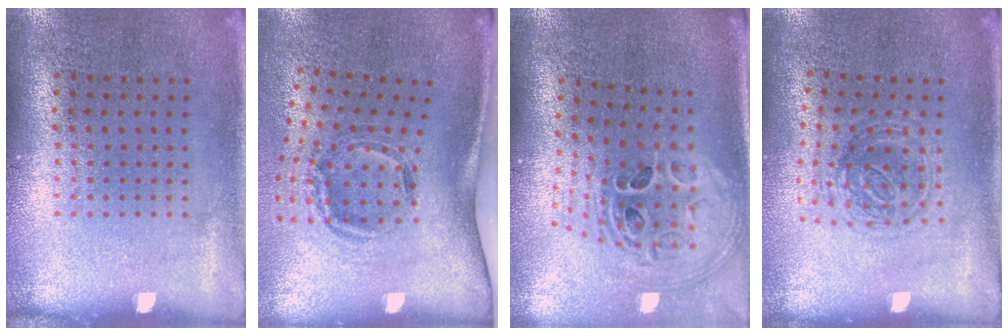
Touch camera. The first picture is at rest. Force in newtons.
{"total": 2.0, "press": 1.2, "slide": 1.5}
{"total": 2.2, "press": 1.6, "slide": 1.5}
{"total": 1.2, "press": 1.1, "slide": 0.4}